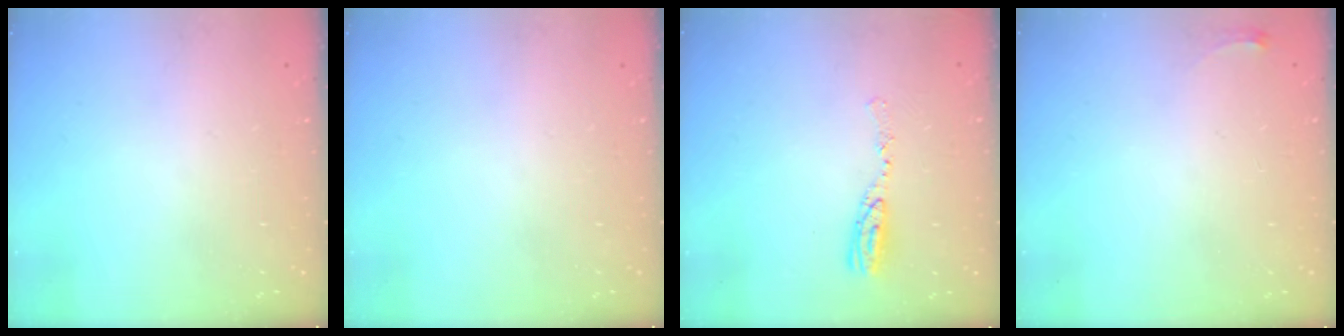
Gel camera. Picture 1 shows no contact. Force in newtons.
{"total": 0.0}
{"total": 8.1, "press": 8.1, "slide": 0.6}
{"total": 2.8, "press": 2.8, "slide": 0.4}